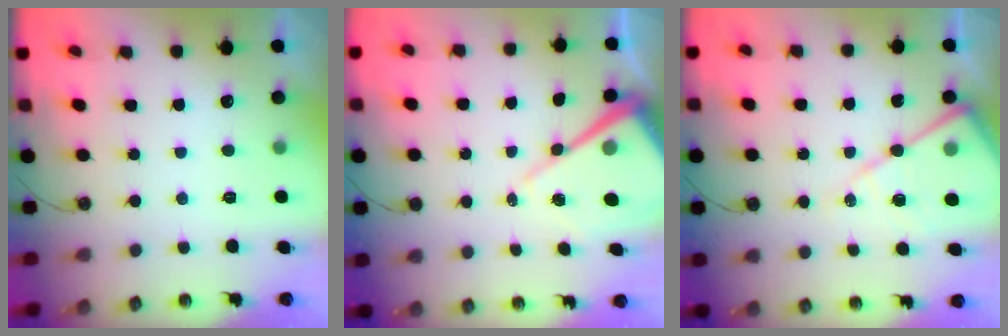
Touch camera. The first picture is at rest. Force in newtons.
{"total": 12.7, "press": 12.7, "slide": 1.0}
{"total": 14.7, "press": 14.6, "slide": 1.2}